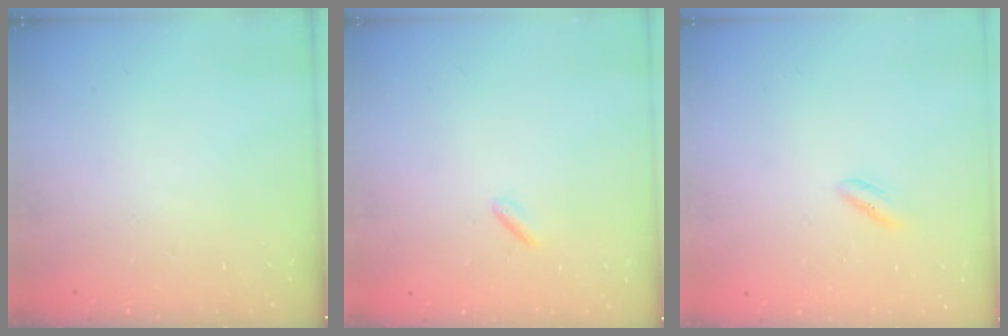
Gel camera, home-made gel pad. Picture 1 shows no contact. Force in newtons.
{"total": 0.9, "press": 0.8, "slide": 0.4}
{"total": 2.4, "press": 2.2, "slide": 1.0}